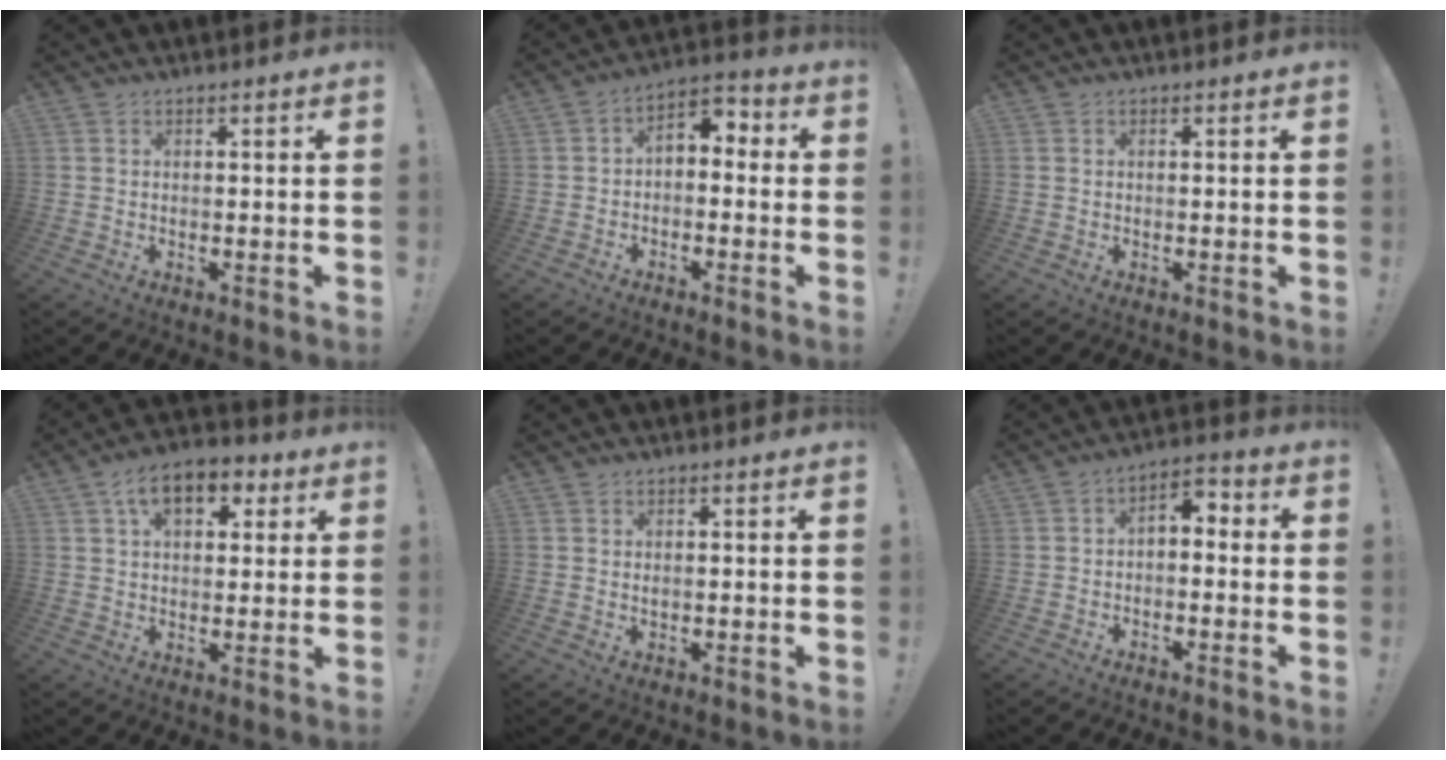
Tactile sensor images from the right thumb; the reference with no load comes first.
{"total": 4.7, "force": [-2.1, 3.2, 2.8], "torque": [-0.035, 0.018, -0.037]}
{"total": 0.0}
{"total": 10.8, "force": [4.9, 6.7, 6.9], "torque": [-0.100, -0.007, 0.087]}
{"total": 0.6, "force": [0.2, 0.5, 0.3], "torque": [0.002, -0.002, 0.003]}
{"total": 4.4, "force": [-1.9, 2.9, 2.7], "torque": [-0.035, 0.014, -0.036]}